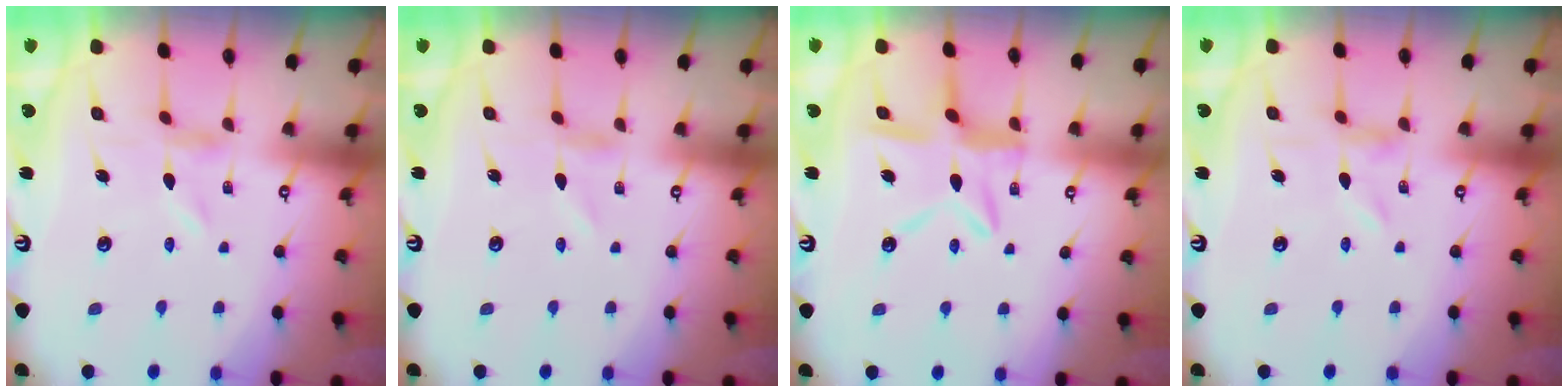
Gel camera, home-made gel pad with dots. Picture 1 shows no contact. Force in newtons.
{"total": 0.6, "press": 0.6, "slide": 0.2}
{"total": 11.4, "press": 11.4, "slide": 1.2}
{"total": 0.7, "press": 0.6, "slide": 0.3}